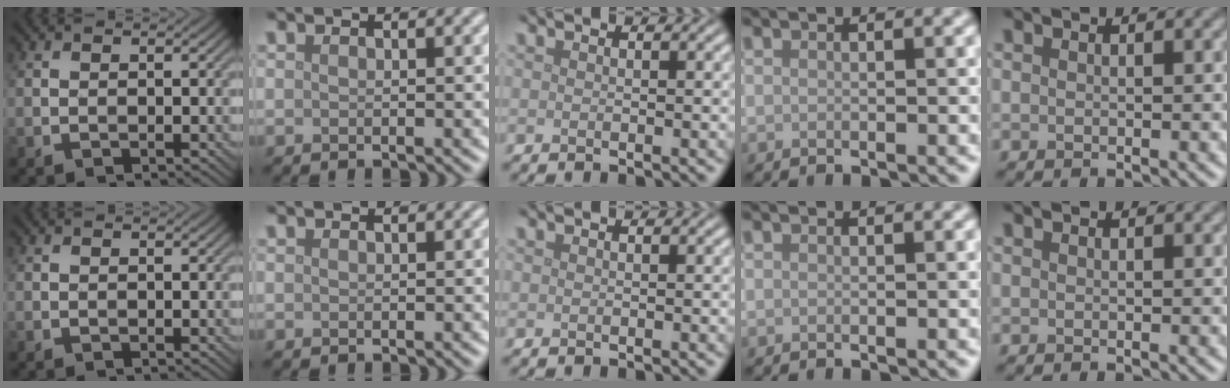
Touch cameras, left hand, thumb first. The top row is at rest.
{}